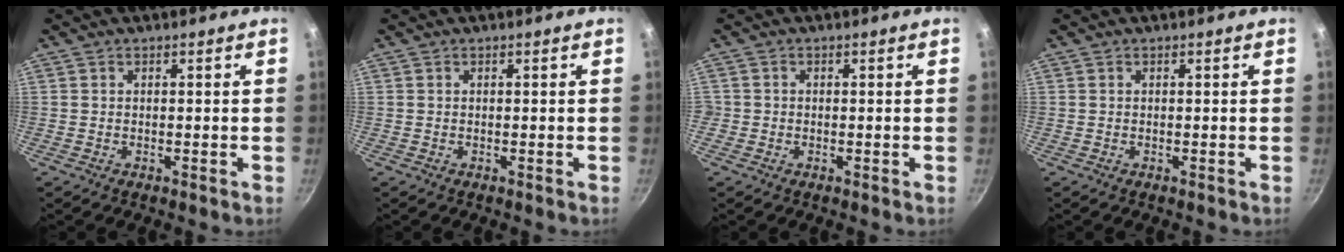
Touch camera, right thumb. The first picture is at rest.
{"total": 0.0}
{"total": 0.8, "force": [-0.2, 0.8, 0.1], "torque": [-0.002, 0.002, -0.006]}
{"total": 0.0}